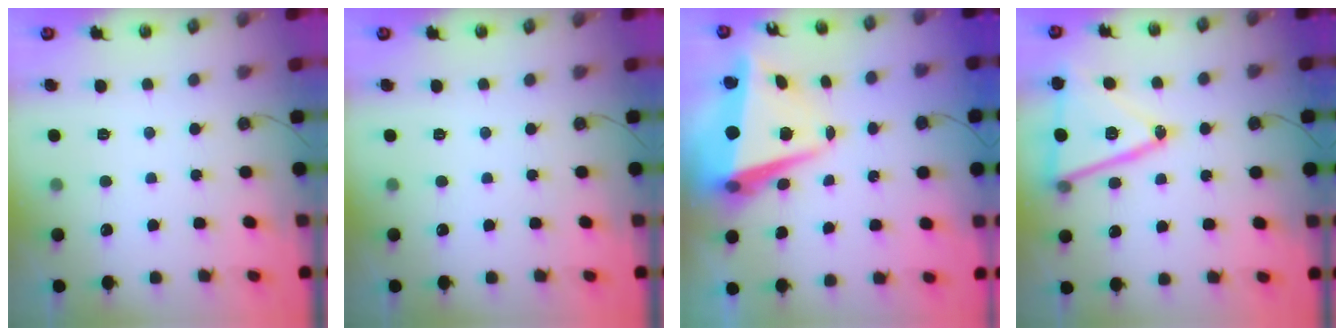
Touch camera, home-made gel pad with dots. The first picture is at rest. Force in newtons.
{"total": 0.0}
{"total": 10.5, "press": 10.2, "slide": 2.5}
{"total": 18.7, "press": 18.4, "slide": 3.4}